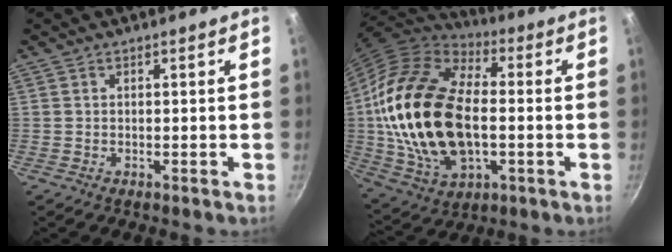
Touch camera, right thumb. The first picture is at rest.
{"total": 26.3, "force": [-0.9, 15.9, 21.0], "torque": [-0.394, 0.018, -0.012]}